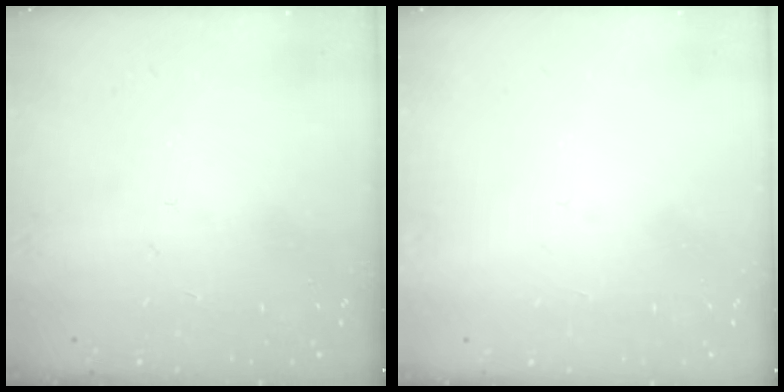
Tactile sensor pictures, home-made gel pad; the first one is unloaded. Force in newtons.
{"total": 1.5, "press": 1.5, "slide": 0.1}